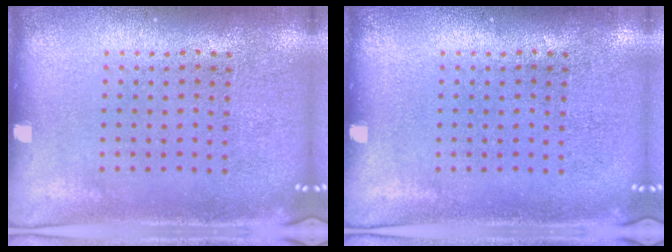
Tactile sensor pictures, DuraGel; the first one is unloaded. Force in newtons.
{"total": 0.0}